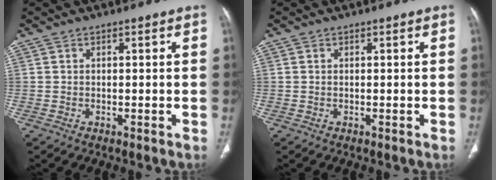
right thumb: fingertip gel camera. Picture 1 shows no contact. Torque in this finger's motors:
{"motor_torque": [0.22, 1.38, 0.47, -0.34, -0.02]}